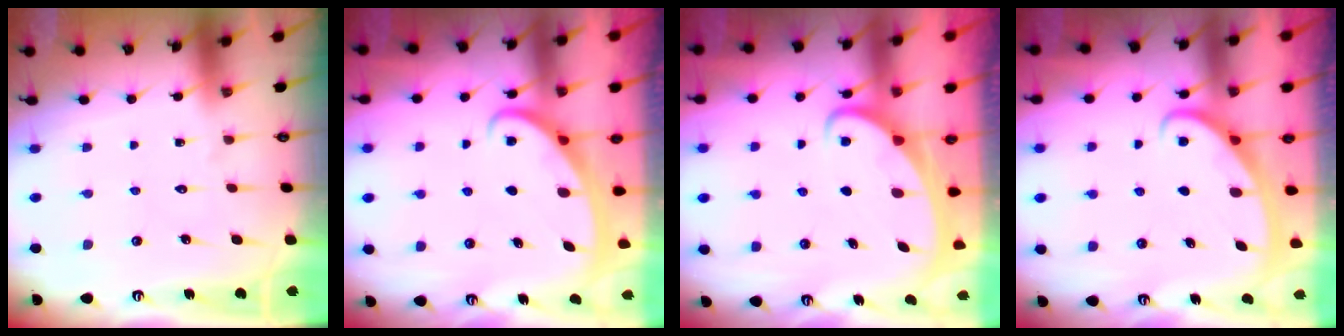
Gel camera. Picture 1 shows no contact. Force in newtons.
{"total": 2.7, "press": 2.7, "slide": 0.4}
{"total": 2.3, "press": 2.3, "slide": 0.3}
{"total": 2.8, "press": 2.7, "slide": 0.3}